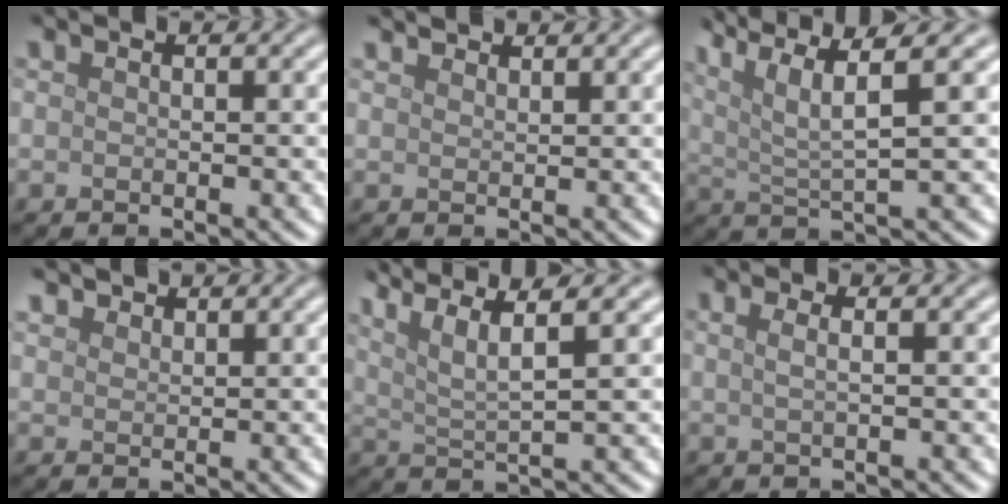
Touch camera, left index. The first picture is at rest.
{"total": 2.0, "force": [2.0, 0.3, 0.3], "torque": [-0.008, 0.001, 0.031]}
{"total": 7.2, "force": [3.8, 1.5, 6.0], "torque": [-0.105, 0.018, 0.074]}
{"total": 1.7, "force": [1.6, 0.7, 0.2], "torque": [-0.006, 0.003, 0.032]}
{"total": 6.3, "force": [3.9, 1.2, 4.7], "torque": [-0.079, 0.017, 0.060]}
{"total": 2.4, "force": [0.9, 1.2, 1.9], "torque": [-0.020, 0.005, -0.010]}